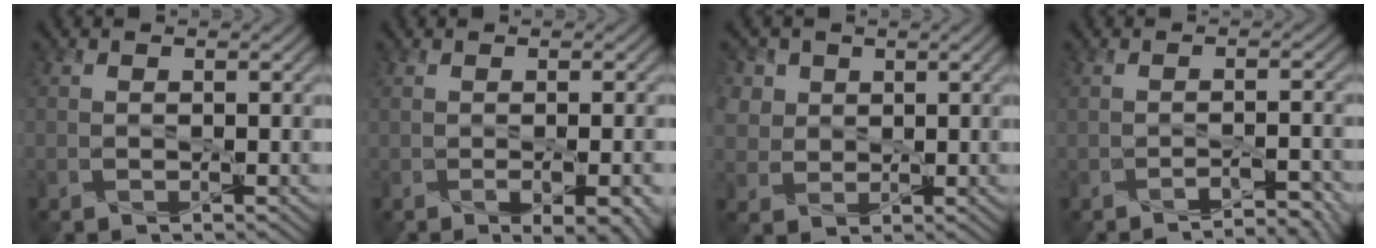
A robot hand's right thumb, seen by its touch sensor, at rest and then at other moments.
{"total": 5.9, "force": [-2.5, 2.0, 5.0], "torque": [-0.063, -0.010, -0.016]}
{"total": 4.5, "force": [1.9, 3.8, 1.6], "torque": [-0.066, 0.003, 0.044]}
{"total": 3.1, "force": [-2.4, 0.4, 1.8], "torque": [-0.027, 0.004, -0.034]}